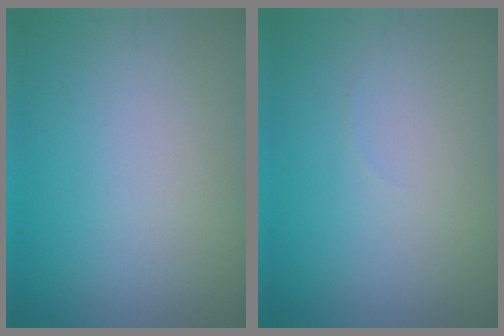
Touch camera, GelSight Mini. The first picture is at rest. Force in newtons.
{"total": 0.0}